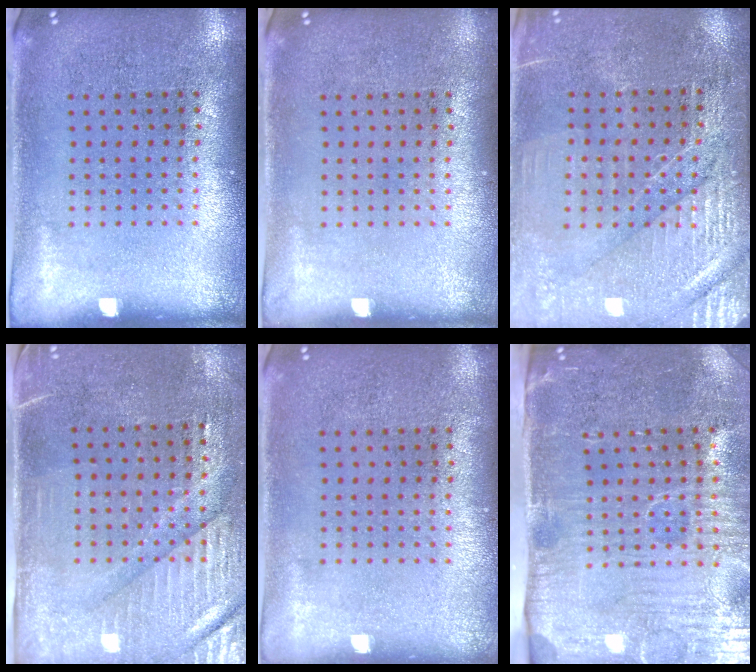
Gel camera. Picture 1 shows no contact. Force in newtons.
{"total": 0.0}
{"total": 3.1, "press": 3.0, "slide": 0.6}
{"total": 3.3, "press": 2.9, "slide": 1.5}
{"total": 0.0}
{"total": 5.2, "press": 4.4, "slide": 2.8}